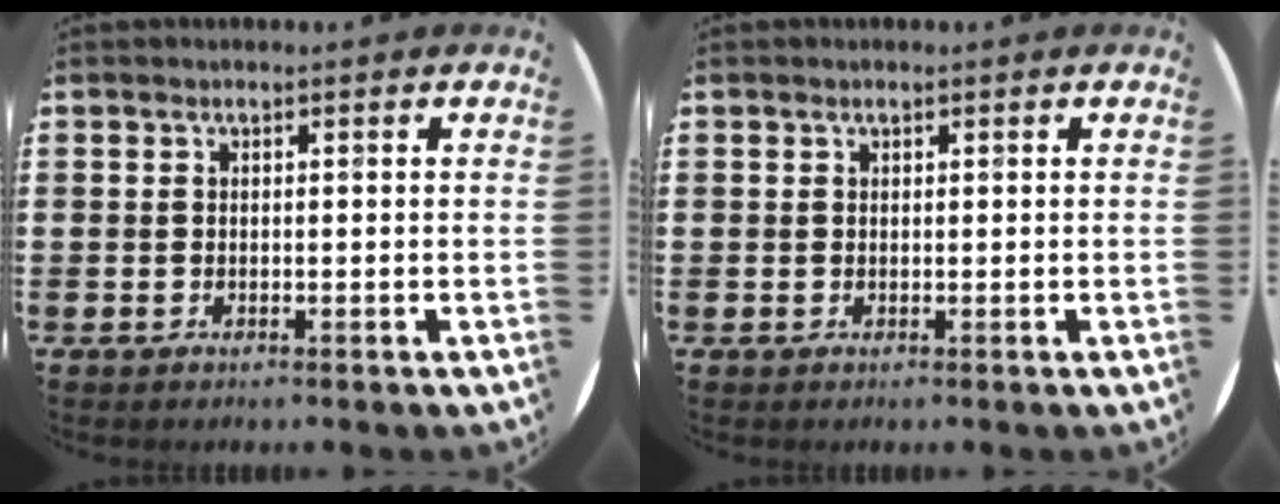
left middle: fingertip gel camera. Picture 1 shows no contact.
{"total": 0.0}